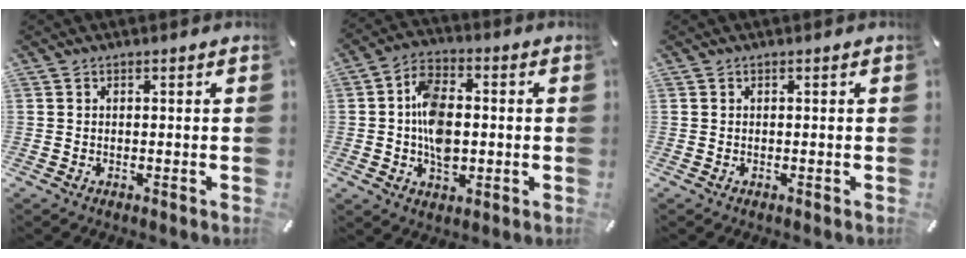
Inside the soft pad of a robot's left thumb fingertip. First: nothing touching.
{"total": 10.6, "force": [-0.9, 7.2, 7.8], "torque": [-0.146, 0.010, -0.016]}
{"total": 0.0}